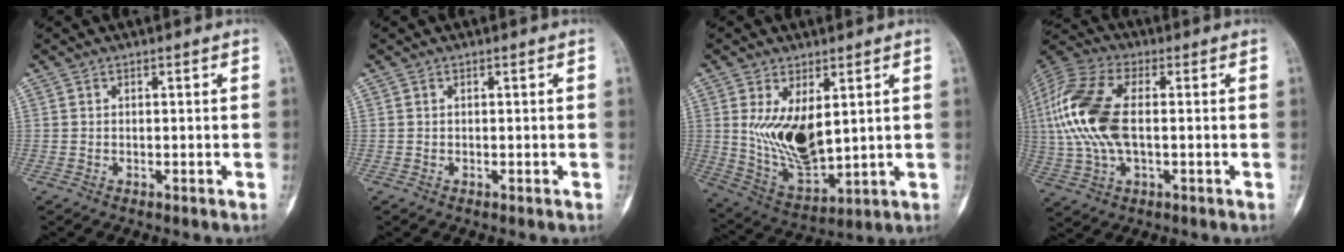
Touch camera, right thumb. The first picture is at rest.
{"total": 0.0}
{"total": 12.4, "force": [2.8, 6.3, 10.3], "torque": [-0.176, -0.026, 0.074]}
{"total": 17.0, "force": [1.0, 8.6, 14.5], "torque": [-0.334, 0.015, 0.017]}